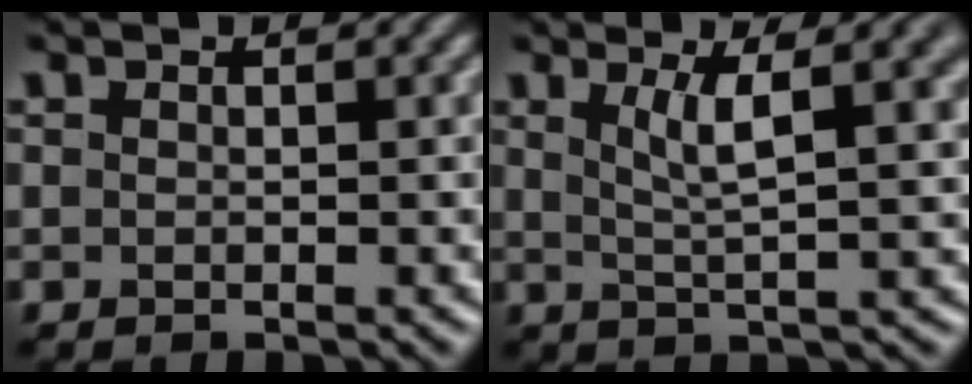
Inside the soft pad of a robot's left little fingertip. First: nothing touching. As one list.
[{"total": 5.4, "force": [2.1, 1.3, 4.8], "torque": [-0.072, 0.004, 0.034]}]